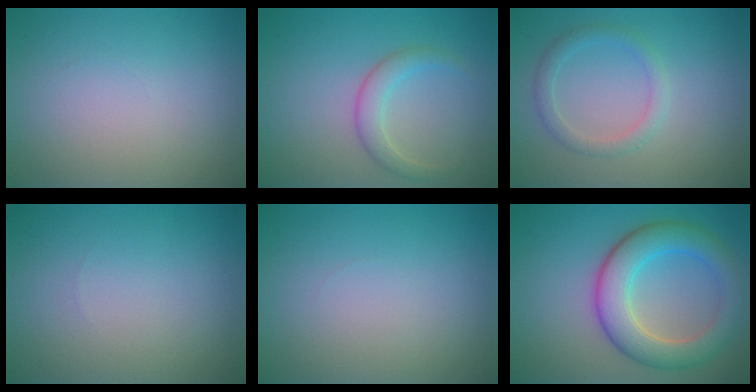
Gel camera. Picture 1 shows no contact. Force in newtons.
{"total": 2.3, "press": 2.3, "slide": 0.1}
{"total": 1.9, "press": 1.9, "slide": 0.0}
{"total": 0.0}
{"total": 0.0}
{"total": 6.6, "press": 6.6, "slide": 0.1}